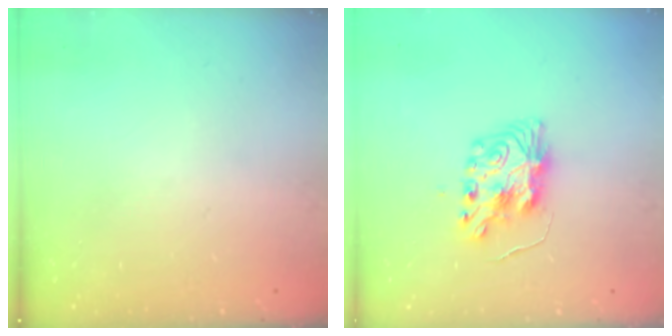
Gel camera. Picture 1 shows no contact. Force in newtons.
{"total": 9.0, "press": 9.0, "slide": 0.9}